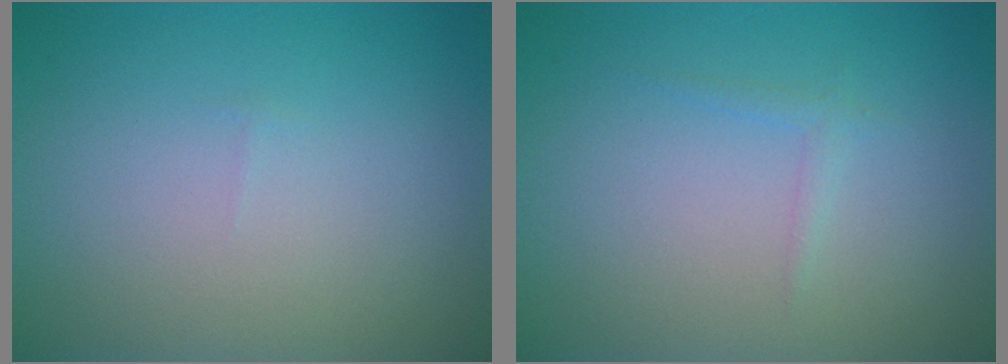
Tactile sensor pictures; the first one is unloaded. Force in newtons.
{"total": 0.8, "press": 0.8, "slide": 0.1}